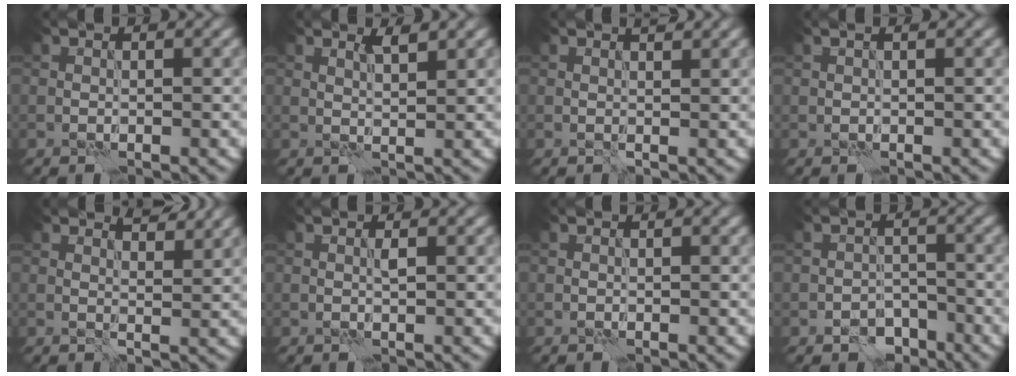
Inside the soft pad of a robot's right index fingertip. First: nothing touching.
{"total": 1.6, "force": [1.2, 0.1, 1.1], "torque": [-0.020, 0.001, 0.017]}
{"total": 1.0, "force": [0.8, 0.1, 0.5], "torque": [-0.011, -0.002, 0.012]}
{"total": 0.8, "force": [0.5, 0.1, 0.6], "torque": [-0.013, 0.002, 0.005]}
{"total": 2.5, "force": [2.2, 0.5, 1.1], "torque": [-0.015, -0.009, 0.035]}
{"total": 0.6, "force": [0.1, 0.1, 0.6], "torque": [-0.013, 0.001, 0.002]}
{"total": 0.0}
{"total": 3.0, "force": [-2.1, 1.8, 1.1], "torque": [-0.010, 0.002, -0.039]}